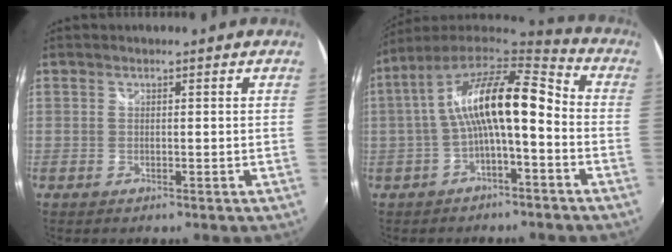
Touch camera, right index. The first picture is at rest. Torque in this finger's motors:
{"motor_torque": [0.92, -0.35, 1.05, 0.21]}